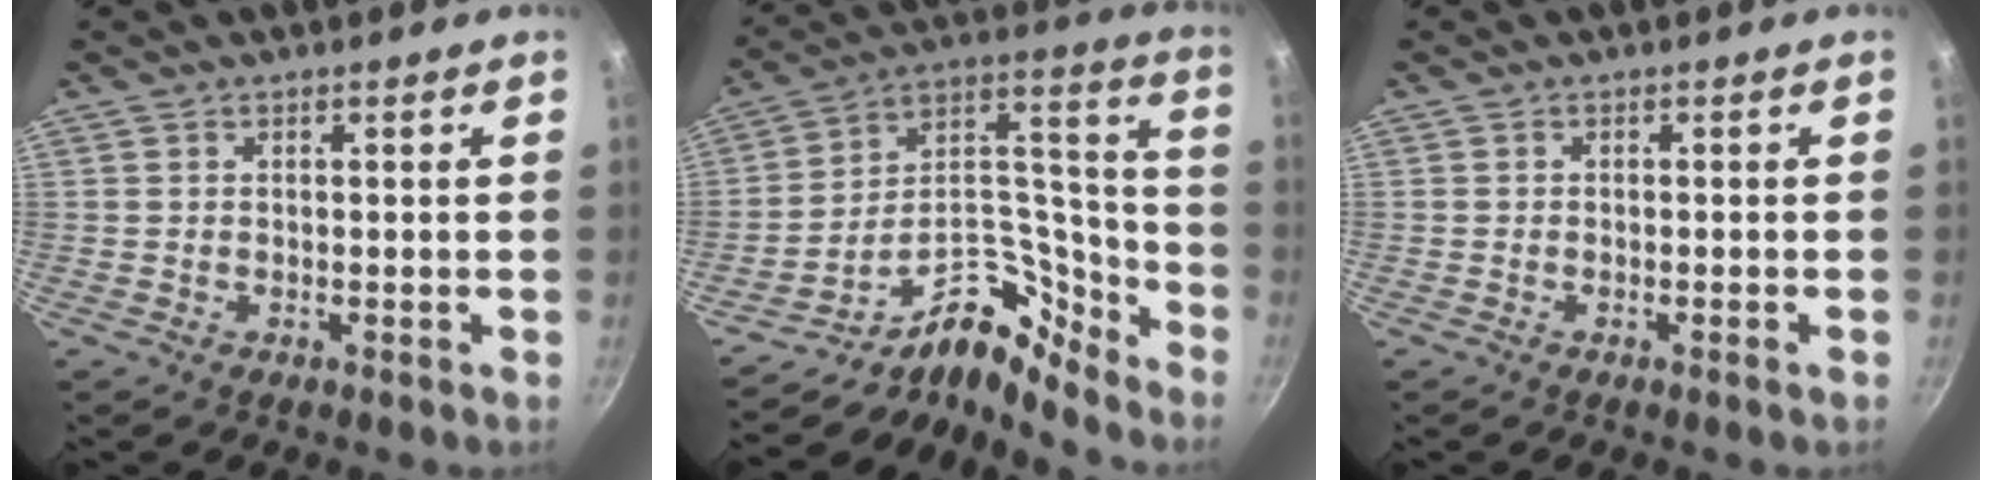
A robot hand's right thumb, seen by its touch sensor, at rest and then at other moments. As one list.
[{"total": 14.7, "force": [-13.0, 5.0, 4.4], "torque": [-0.011, 0.143, -0.241]}, {"total": 0.8, "force": [-0.5, 0.0, 0.7], "torque": [-0.019, 0.005, -0.010]}]